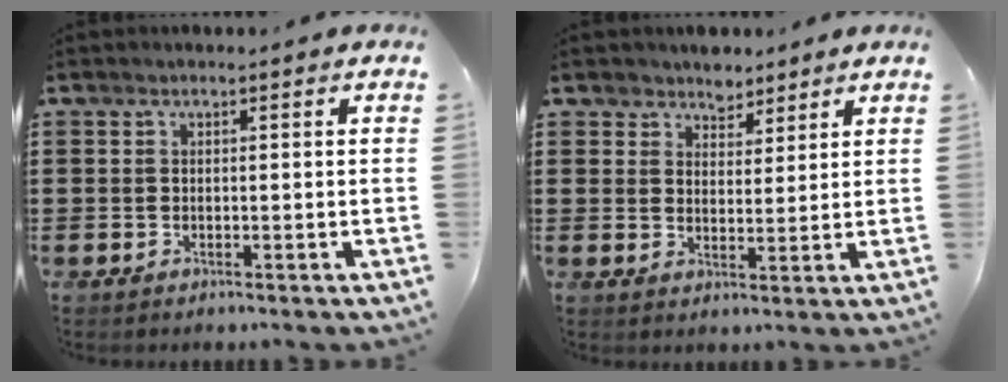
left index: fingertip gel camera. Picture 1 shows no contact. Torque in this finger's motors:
{"motor_torque": [0.52, -0.38, 0.01, 0.02]}